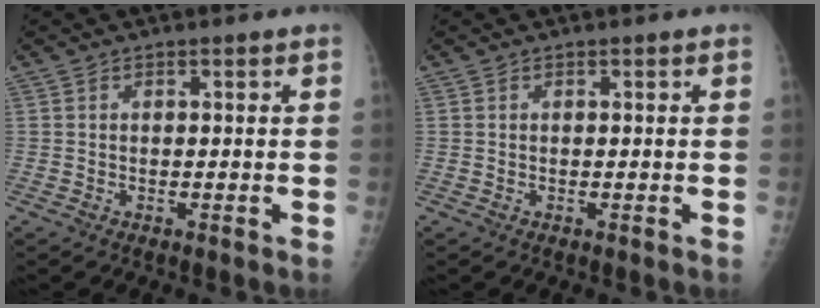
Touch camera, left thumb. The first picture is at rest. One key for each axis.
{"total": 0.0}